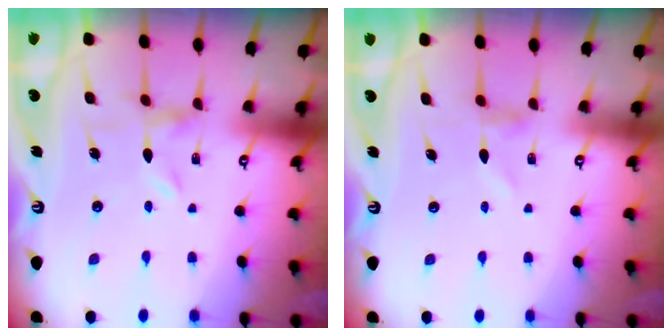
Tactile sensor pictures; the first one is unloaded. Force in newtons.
{"total": 0.0}